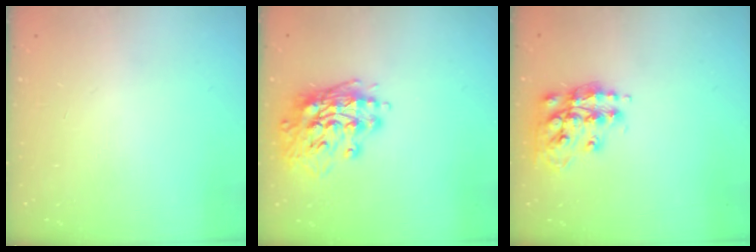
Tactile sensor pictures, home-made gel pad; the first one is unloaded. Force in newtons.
{"total": 15.7, "press": 15.5, "slide": 2.5}
{"total": 14.5, "press": 14.5, "slide": 1.0}